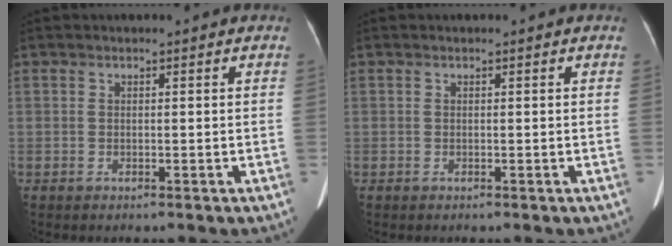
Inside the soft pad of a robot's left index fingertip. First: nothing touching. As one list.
[{"total": 0.0}]